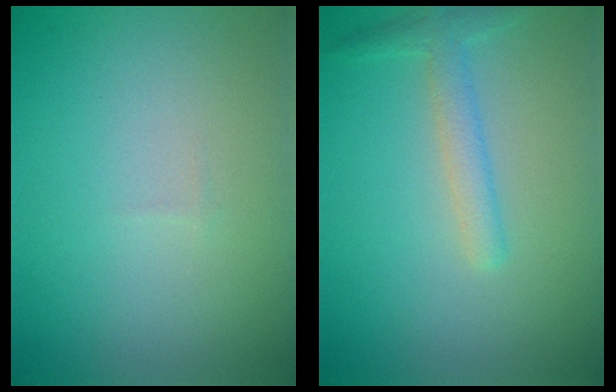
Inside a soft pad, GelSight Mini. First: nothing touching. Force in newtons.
{"total": 2.3, "press": 2.3, "slide": 0.0}